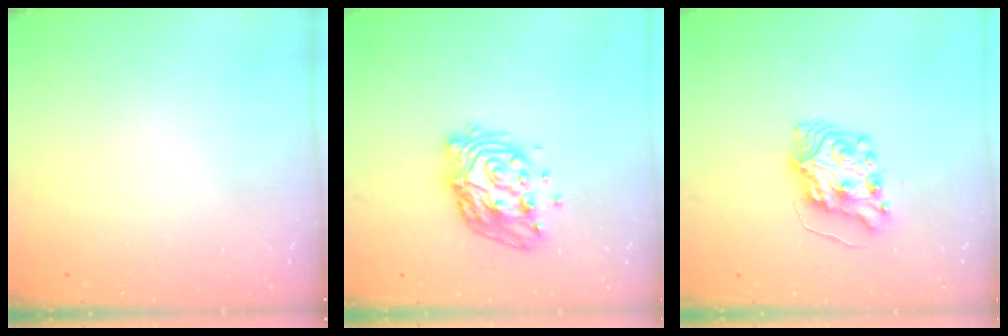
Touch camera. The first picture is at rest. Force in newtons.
{"total": 13.7, "press": 13.7, "slide": 1.2}
{"total": 8.9, "press": 8.9, "slide": 0.9}